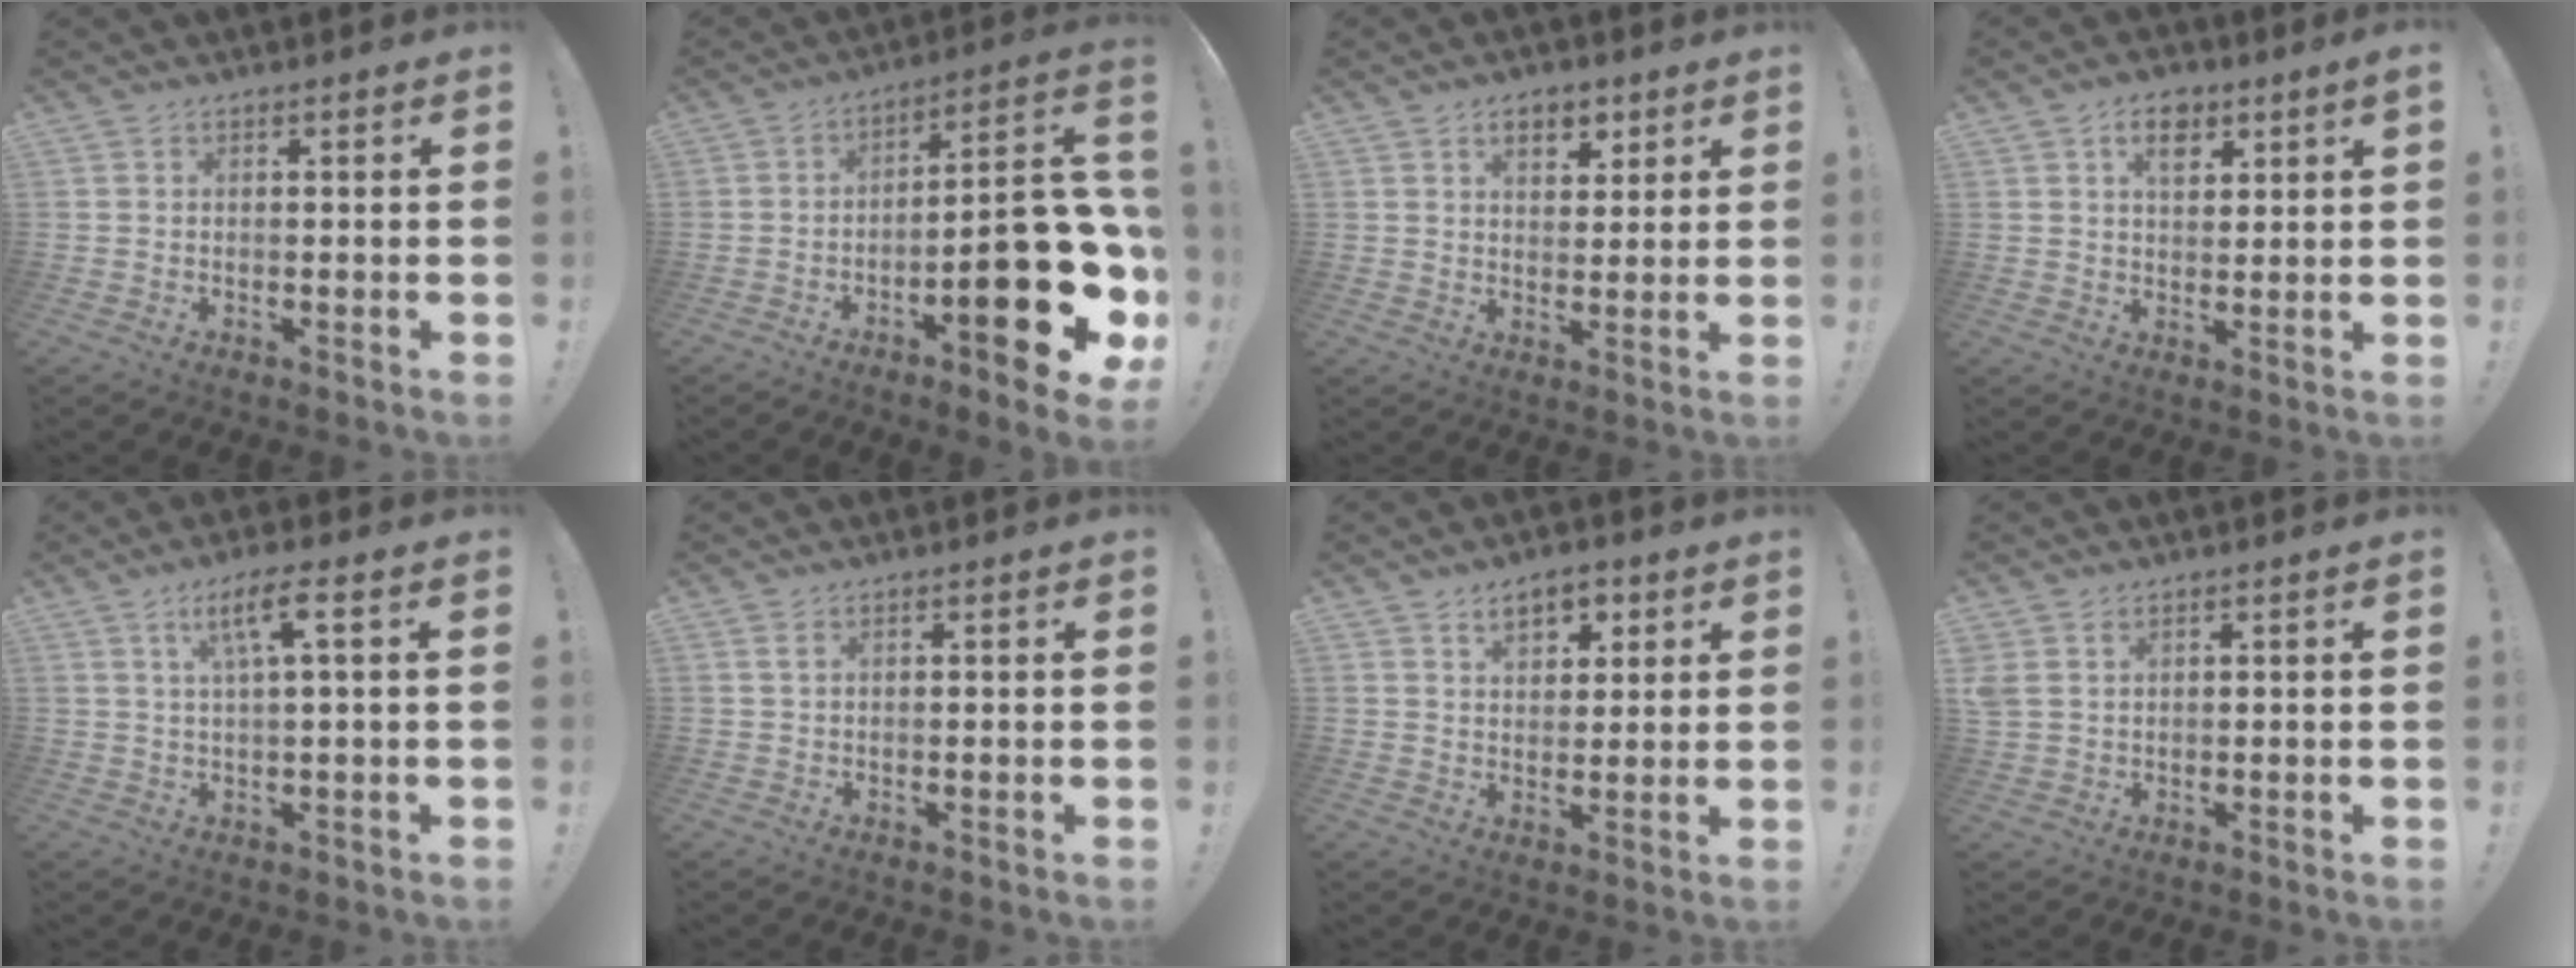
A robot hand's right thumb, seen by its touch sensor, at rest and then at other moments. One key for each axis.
{"total": 22.6, "fx": -7.6, "fy": 6.9, "fz": 20.1, "tx": -0.256, "ty": 0.044, "tz": -0.110}
{"total": 7.2, "fx": 3.9, "fy": 4.4, "fz": 4.2, "tx": -0.057, "ty": -0.010, "tz": 0.067}
{"total": 6.6, "fx": 3.6, "fy": 3.5, "fz": 4.3, "tx": -0.071, "ty": -0.004, "tz": 0.064}
{"total": 7.3, "fx": 2.5, "fy": 0.5, "fz": 6.9, "tx": -0.127, "ty": 0.004, "tz": 0.036}
{"total": 1.2, "fx": 0.5, "fy": 0.2, "fz": 1.0, "tx": -0.015, "ty": -0.002, "tz": 0.008}
{"total": 7.7, "fx": 4.2, "fy": 4.8, "fz": 4.3, "tx": -0.067, "ty": -0.008, "tz": 0.076}
{"total": 2.9, "fx": 1.5, "fy": 1.9, "fz": 1.6, "tx": -0.037, "ty": -0.001, "tz": 0.032}